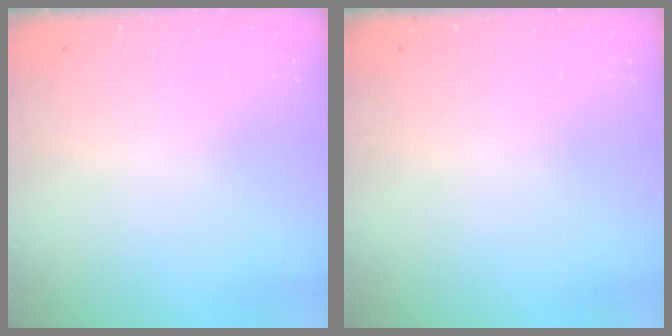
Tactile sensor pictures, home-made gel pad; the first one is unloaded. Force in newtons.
{"total": 0.0}